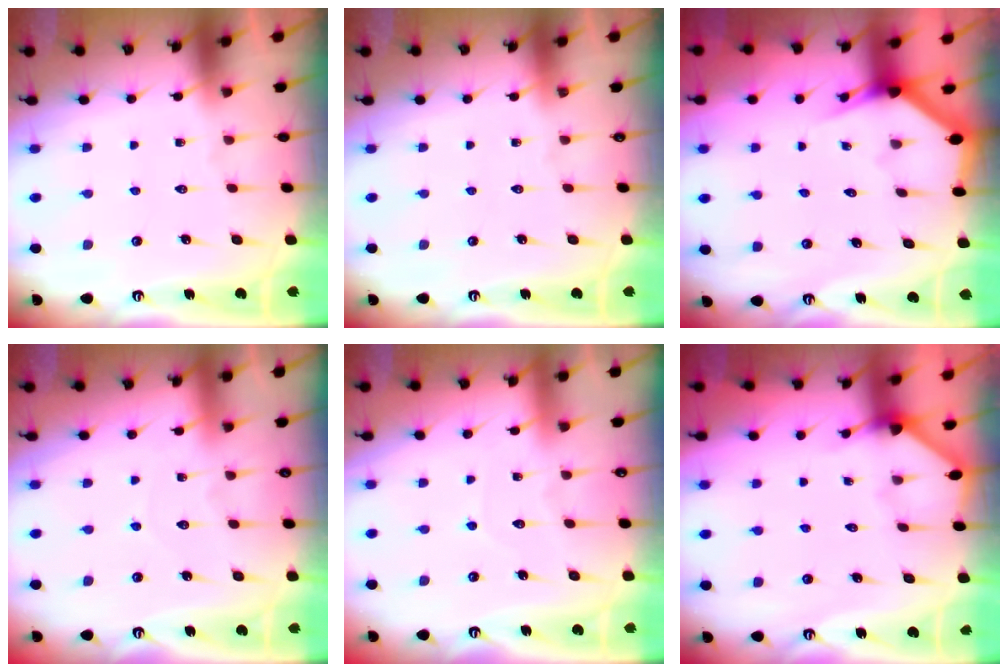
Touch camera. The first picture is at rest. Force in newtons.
{"total": 0.0}
{"total": 2.8, "press": 2.8, "slide": 0.1}
{"total": 3.5, "press": 3.5, "slide": 0.3}
{"total": 2.5, "press": 2.5, "slide": 0.2}
{"total": 2.6, "press": 2.6, "slide": 0.4}